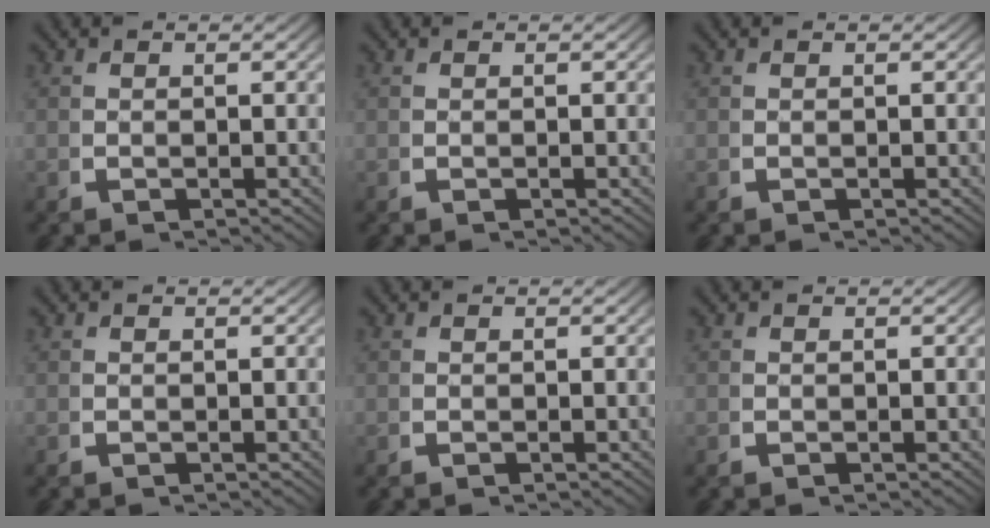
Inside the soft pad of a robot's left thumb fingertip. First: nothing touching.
{"total": 0.0}
{"total": 0.0}
{"total": 0.0}
{"total": 0.0}
{"total": 0.0}